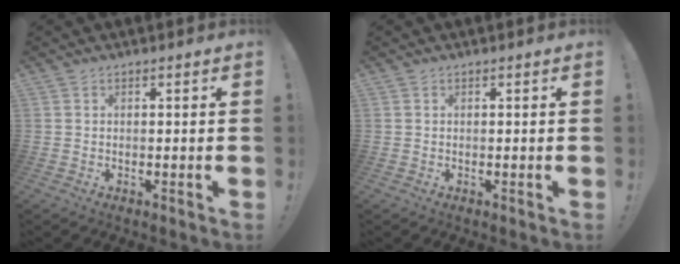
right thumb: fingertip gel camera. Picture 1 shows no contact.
{"total": 0.0}